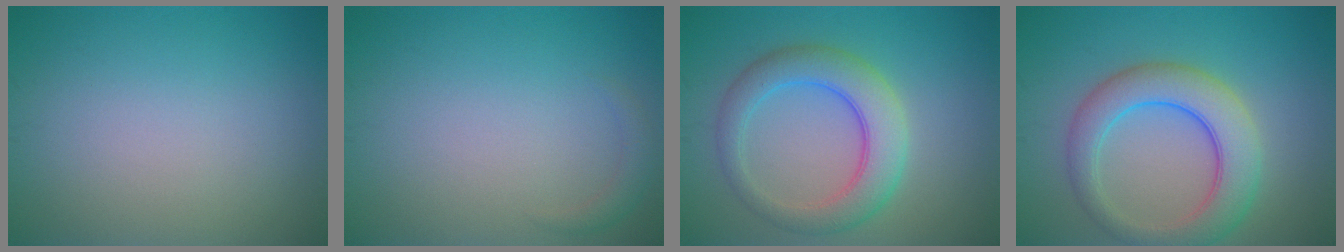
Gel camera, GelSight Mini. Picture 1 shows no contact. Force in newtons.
{"total": 1.1, "press": 1.1, "slide": 0.1}
{"total": 5.4, "press": 5.4, "slide": 0.0}
{"total": 6.3, "press": 6.3, "slide": 0.2}